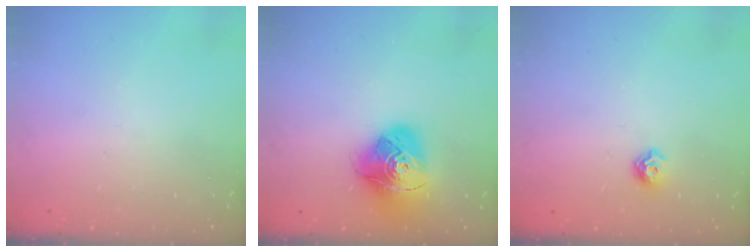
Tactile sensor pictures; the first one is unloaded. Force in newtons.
{"total": 16.4, "press": 16.3, "slide": 1.8}
{"total": 7.3, "press": 7.2, "slide": 0.8}